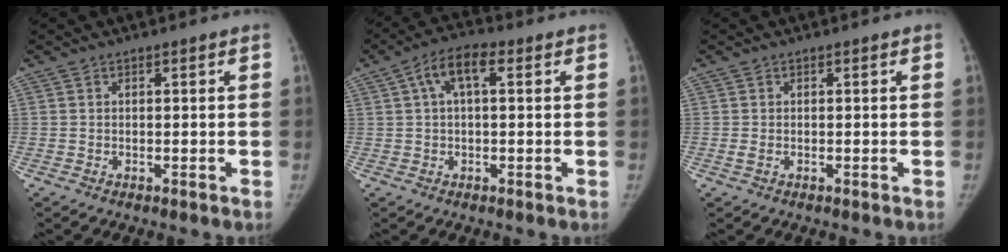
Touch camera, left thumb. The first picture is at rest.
{"total": 6.3, "force": [1.9, 2.8, 5.3], "torque": [-0.097, 0.023, 0.027]}
{"total": 0.9, "force": [-0.2, 0.5, 0.7], "torque": [-0.021, -0.003, -0.004]}